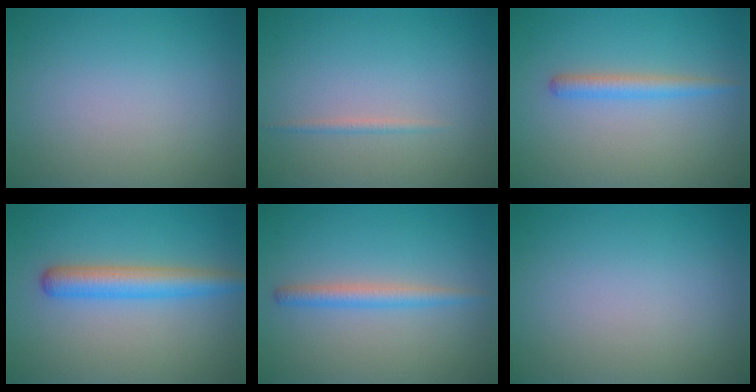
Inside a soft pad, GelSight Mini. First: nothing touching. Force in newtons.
{"total": 0.8, "press": 0.7, "slide": 0.1}
{"total": 1.9, "press": 1.9, "slide": 0.0}
{"total": 3.8, "press": 3.8, "slide": 0.1}
{"total": 2.1, "press": 2.1, "slide": 0.1}
{"total": 0.0}